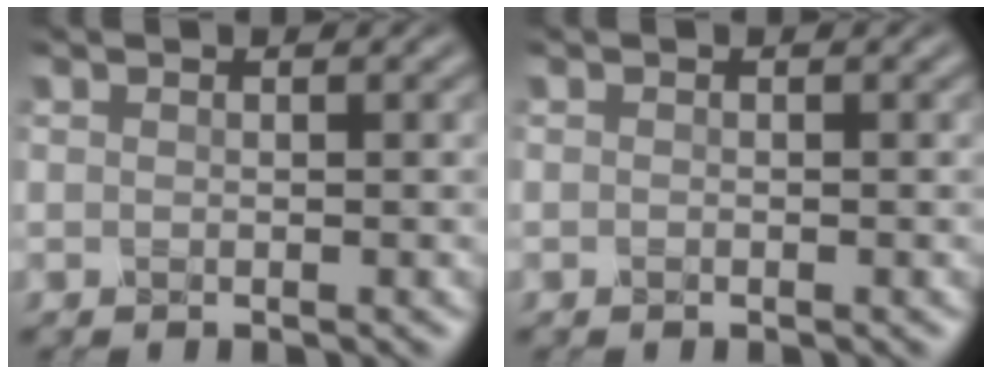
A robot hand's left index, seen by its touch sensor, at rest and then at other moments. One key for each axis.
{"total": 0.0}